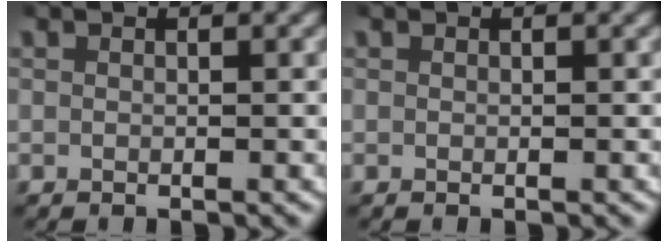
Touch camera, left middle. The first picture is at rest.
{"total": 0.0}